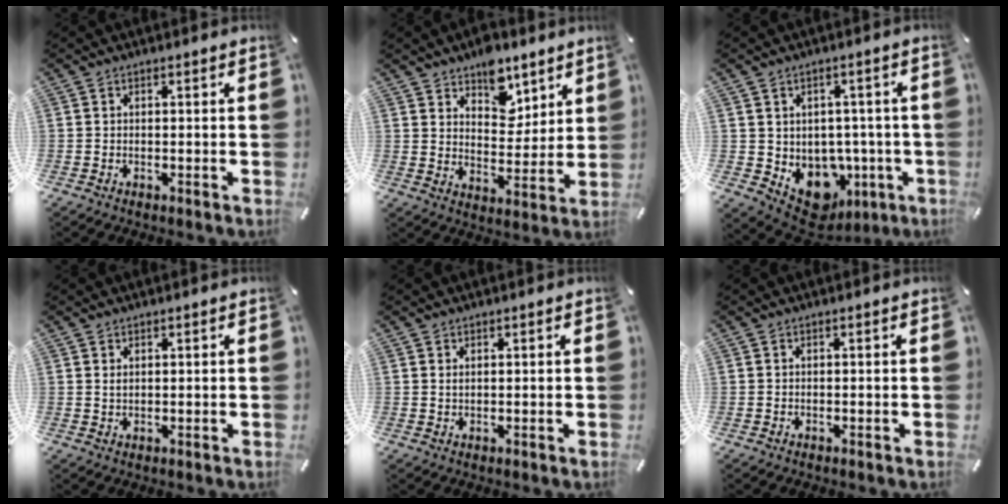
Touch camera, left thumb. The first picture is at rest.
{"total": 10.0, "force": [6.9, 6.4, 3.4], "torque": [-0.034, -0.052, 0.123]}
{"total": 8.3, "force": [-1.5, 7.6, 3.0], "torque": [-0.040, -0.019, -0.011]}
{"total": 1.2, "force": [0.7, 0.6, 0.7], "torque": [-0.014, 0.001, 0.013]}
{"total": 0.8, "force": [0.5, 0.4, 0.5], "torque": [-0.011, 0.000, 0.009]}
{"total": 0.0}